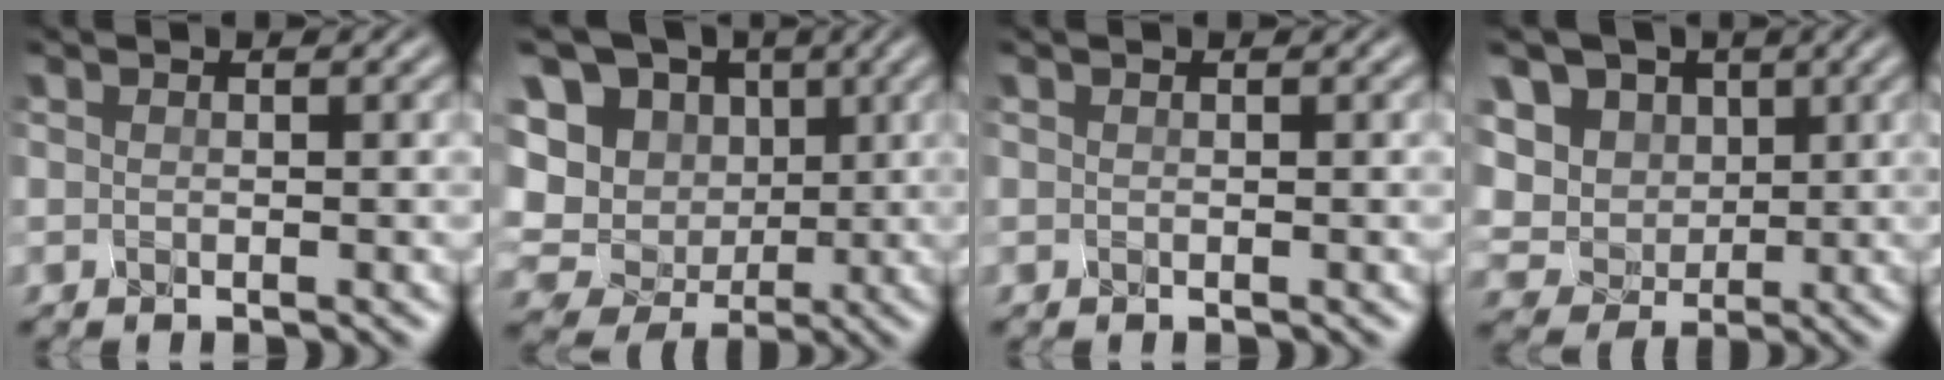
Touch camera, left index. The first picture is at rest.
{"total": 14.1, "force": [3.6, 12.8, 4.7], "torque": [-0.166, 0.024, 0.081]}
{"total": 0.0}
{"total": 7.6, "force": [3.8, 6.1, 2.4], "torque": [-0.074, 0.014, 0.070]}